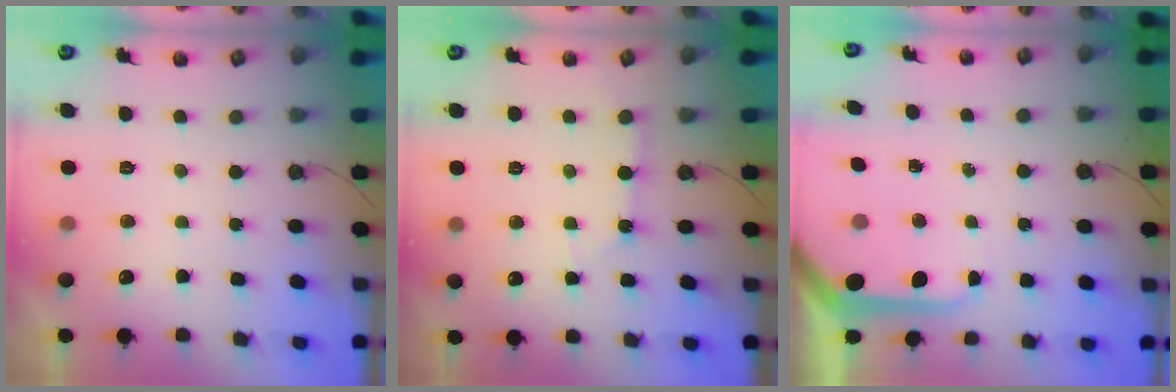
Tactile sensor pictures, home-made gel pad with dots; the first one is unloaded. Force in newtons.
{"total": 2.2, "press": 2.2, "slide": 0.3}
{"total": 6.7, "press": 6.7, "slide": 0.7}